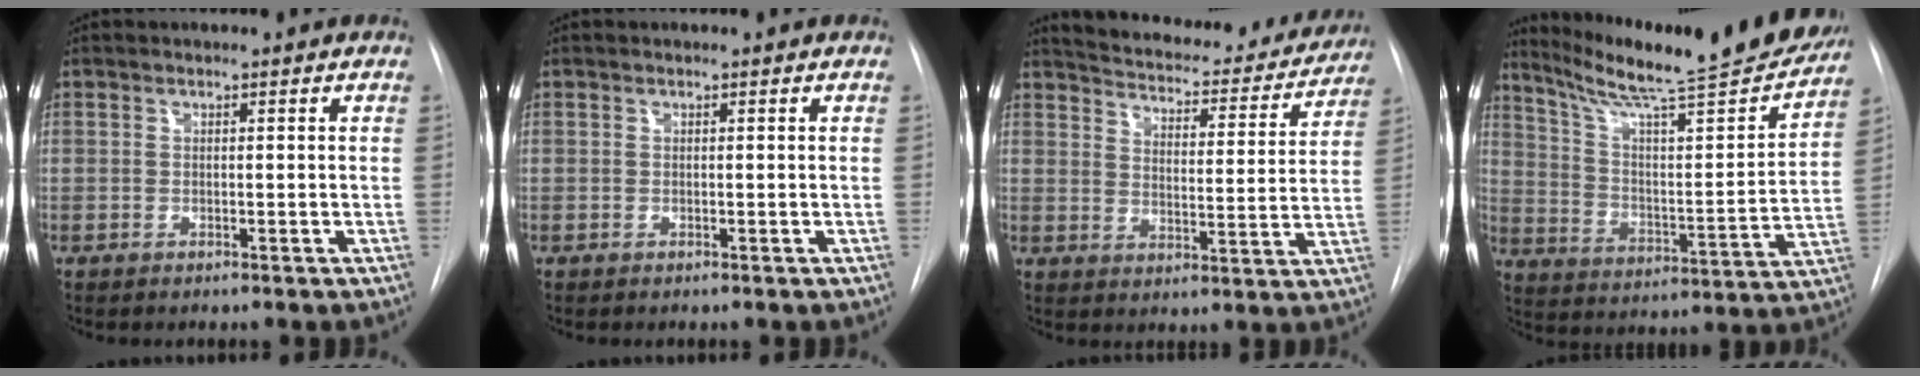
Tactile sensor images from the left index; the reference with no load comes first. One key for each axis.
{"total": 0.0}
{"total": 21.3, "fx": 19.6, "fy": 5.1, "fz": 6.6, "tx": -0.095, "ty": -0.026, "tz": 0.246}
{"total": 24.6, "fx": 21.9, "fy": 1.3, "fz": 11.1, "tx": -0.178, "ty": -0.054, "tz": 0.313}